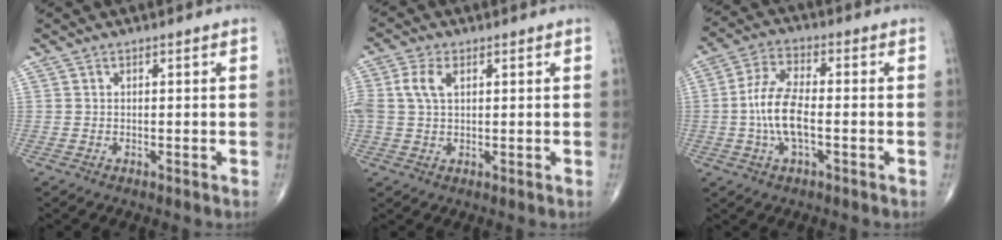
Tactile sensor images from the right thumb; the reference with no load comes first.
{"total": 5.5, "force": [1.5, 3.1, 4.2], "torque": [-0.110, 0.012, 0.030]}
{"total": 9.8, "force": [-1.5, 4.0, 8.8], "torque": [-0.186, 0.021, -0.032]}